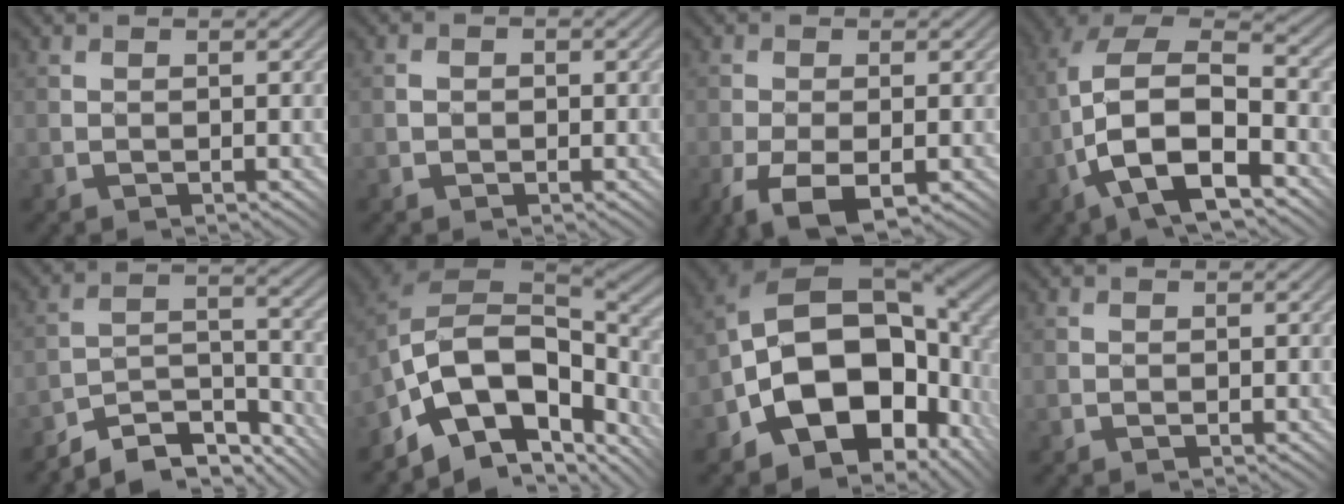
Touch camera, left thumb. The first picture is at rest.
{"total": 1.1, "force": [-0.1, 1.0, 0.5], "torque": [-0.004, 0.003, -0.004]}
{"total": 6.4, "force": [-3.3, 2.8, 4.8], "torque": [-0.098, -0.015, -0.047]}
{"total": 14.3, "force": [-4.9, 7.0, 11.5], "torque": [-0.216, -0.007, -0.082]}
{"total": 8.2, "force": [-7.4, 1.6, 3.2], "torque": [-0.043, 0.011, -0.140]}
{"total": 13.9, "force": [-7.0, 7.8, 9.2], "torque": [-0.178, -0.028, -0.109]}
{"total": 16.4, "force": [-4.0, 11.0, 11.5], "torque": [-0.180, -0.008, -0.070]}
{"total": 0.0}